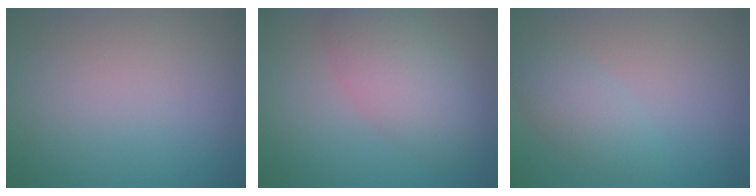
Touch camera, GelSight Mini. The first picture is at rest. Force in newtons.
{"total": 5.2, "press": 5.2, "slide": 0.3}
{"total": 2.5, "press": 2.5, "slide": 0.1}